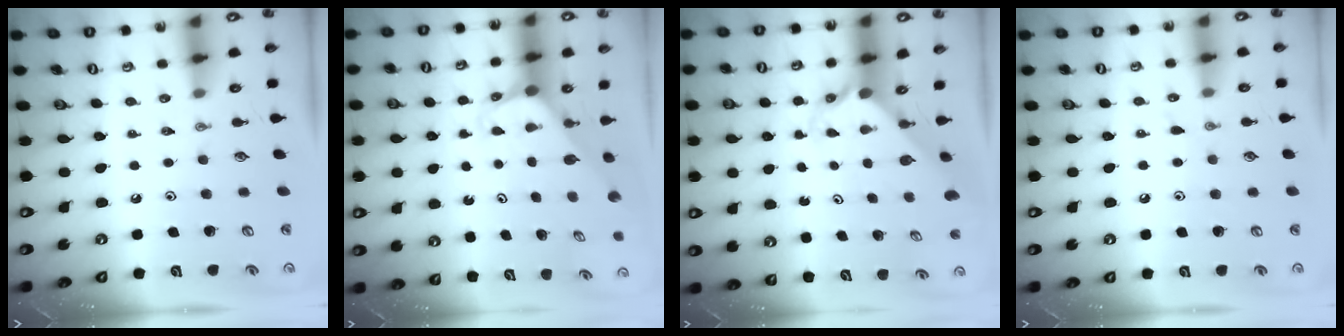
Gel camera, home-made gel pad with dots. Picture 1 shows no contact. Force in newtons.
{"total": 1.8, "press": 1.8, "slide": 0.1}
{"total": 2.3, "press": 2.3, "slide": 0.3}
{"total": 5.8, "press": 5.8, "slide": 0.6}